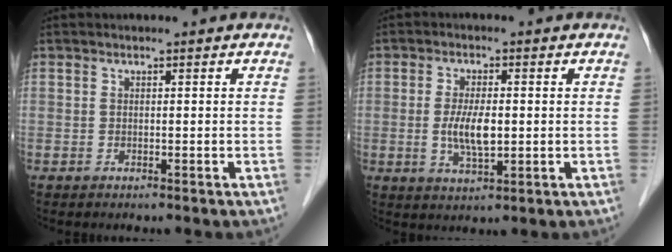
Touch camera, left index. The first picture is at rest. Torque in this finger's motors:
{"motor_torque": [1.21, 0.63, 0.30, 0.05]}